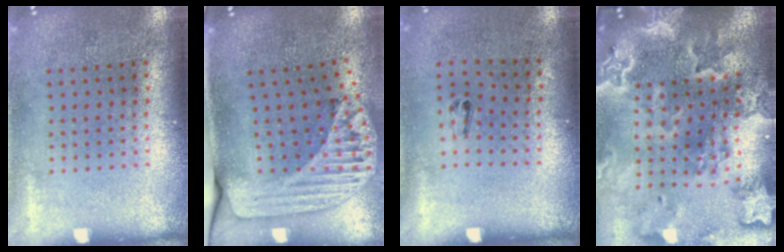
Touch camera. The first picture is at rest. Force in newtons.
{"total": 2.4, "press": 1.7, "slide": 1.7}
{"total": 0.6, "press": 0.2, "slide": 0.5}
{"total": 4.1, "press": 3.5, "slide": 2.2}